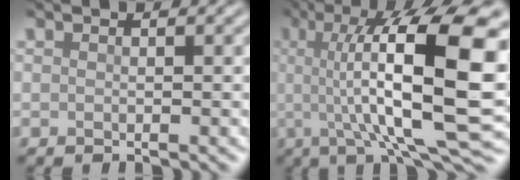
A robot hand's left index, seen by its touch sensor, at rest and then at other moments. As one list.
[{"total": 15.2, "force": [1.8, 4.1, 14.5], "torque": [-0.211, -0.001, 0.031]}]